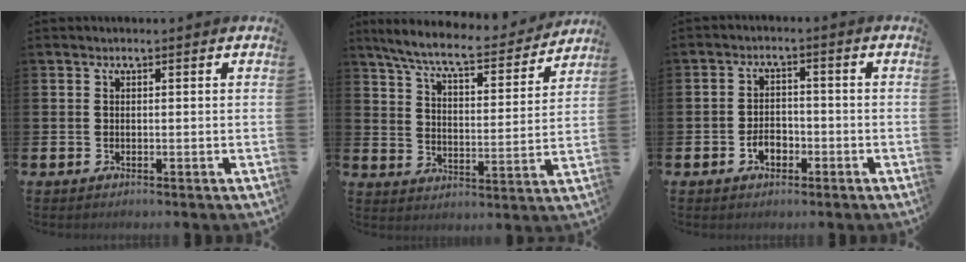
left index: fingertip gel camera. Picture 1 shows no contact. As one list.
[{"total": 8.0, "force": [7.3, 0.9, 3.3], "torque": [-0.095, -0.047, 0.123]}, {"total": 3.0, "force": [-1.4, 2.0, 1.7], "torque": [-0.024, 0.000, -0.032]}]